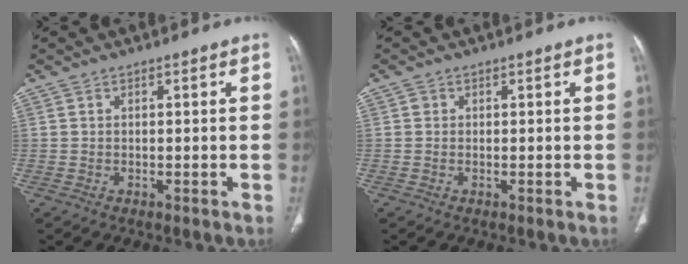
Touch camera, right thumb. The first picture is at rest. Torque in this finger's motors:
{"motor_torque": [0.14, 0.06, 0.18, 0.56, -0.05]}